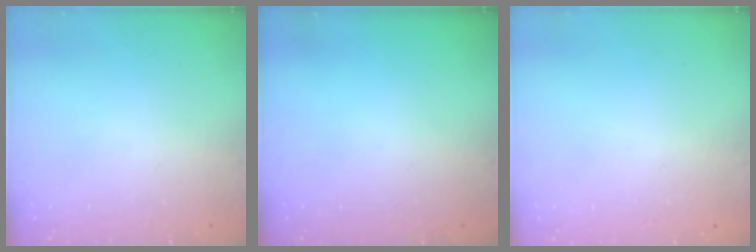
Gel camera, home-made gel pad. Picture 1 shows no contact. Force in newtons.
{"total": 0.0}
{"total": 2.7, "press": 2.7, "slide": 0.2}